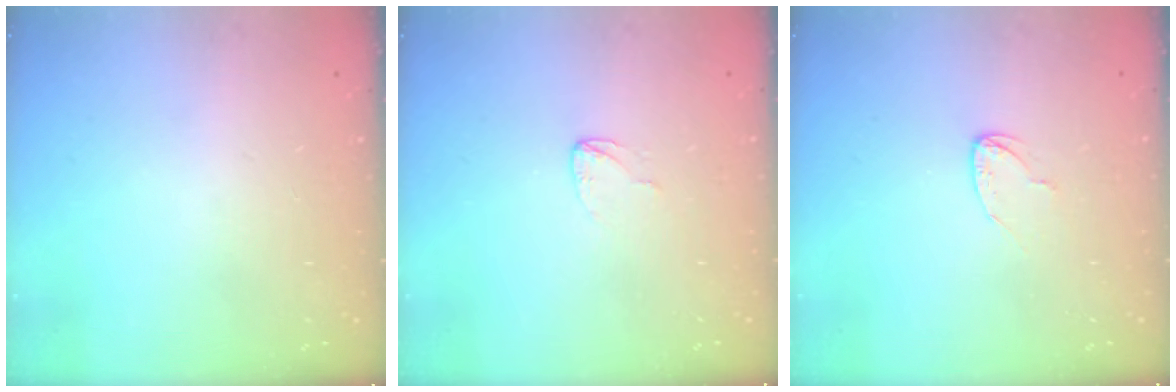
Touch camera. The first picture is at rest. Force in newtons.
{"total": 2.6, "press": 2.6, "slide": 0.0}
{"total": 3.6, "press": 3.6, "slide": 0.2}